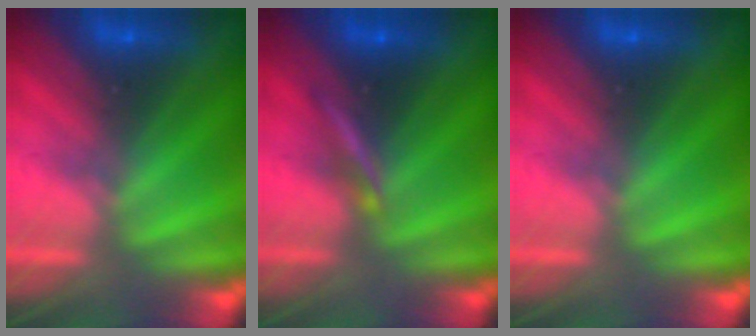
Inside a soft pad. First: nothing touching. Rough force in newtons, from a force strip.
{"total": 2.2}
{"total": 0.0}